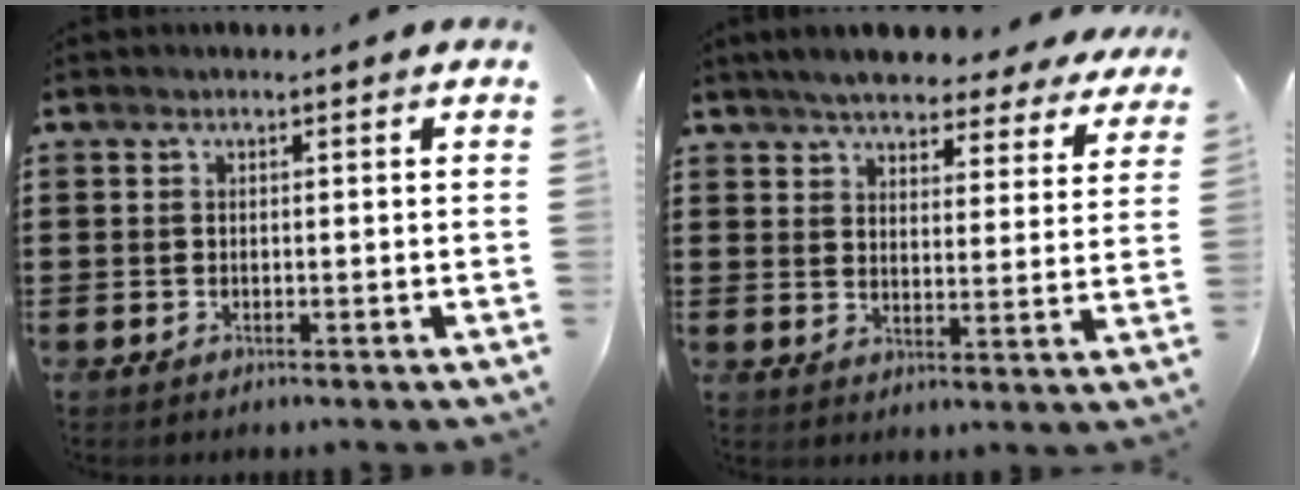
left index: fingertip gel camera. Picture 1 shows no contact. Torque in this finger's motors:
{"motor_torque": [1.72, -0.42, 1.05, 0.21]}